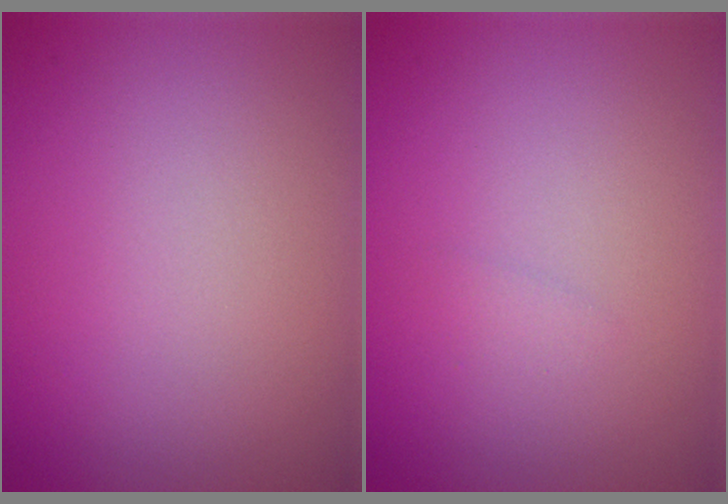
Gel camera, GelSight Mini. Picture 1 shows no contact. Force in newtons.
{"total": 0.6, "press": 0.6, "slide": 0.0}